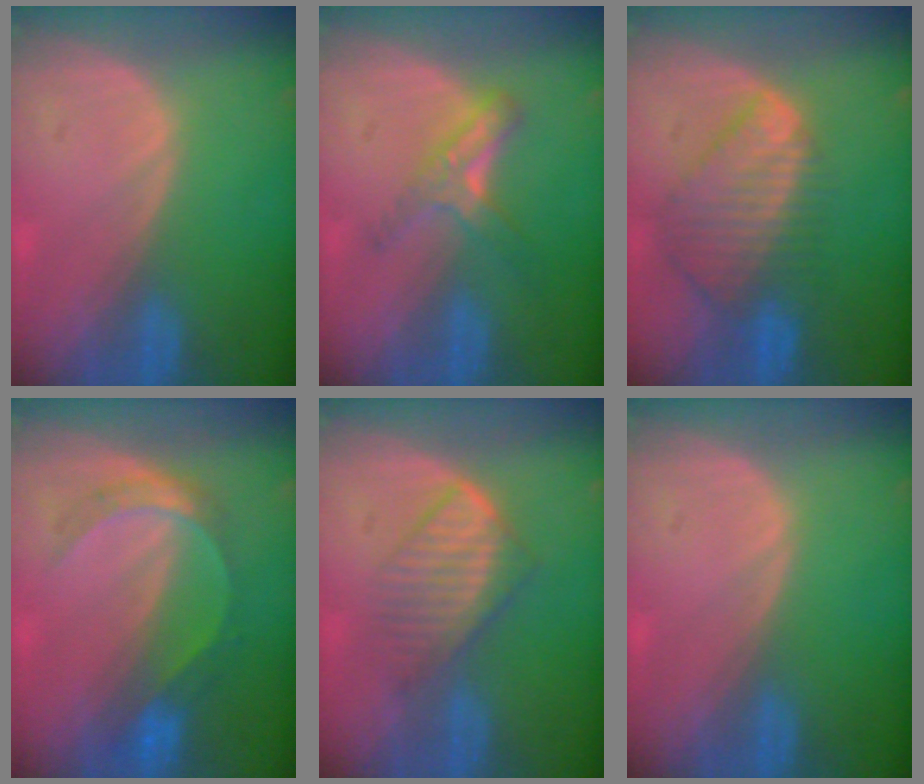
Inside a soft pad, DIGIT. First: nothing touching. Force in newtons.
{"total": 5.4, "press": 4.8, "slide": 2.6}
{"total": 9.0, "press": 7.8, "slide": 4.6}
{"total": 5.8, "press": 5.1, "slide": 2.7}
{"total": 5.9, "press": 5.8, "slide": 1.3}
{"total": 0.0}